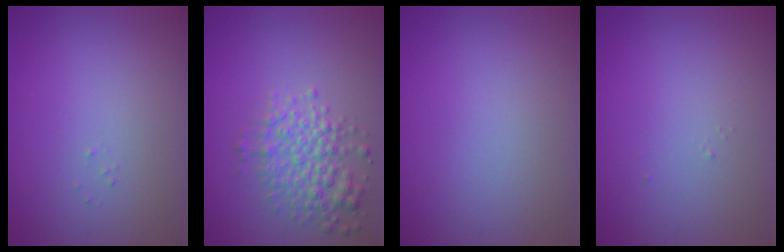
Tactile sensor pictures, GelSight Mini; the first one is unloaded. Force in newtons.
{"total": 3.8, "press": 3.8, "slide": 0.1}
{"total": 0.0}
{"total": 0.0}